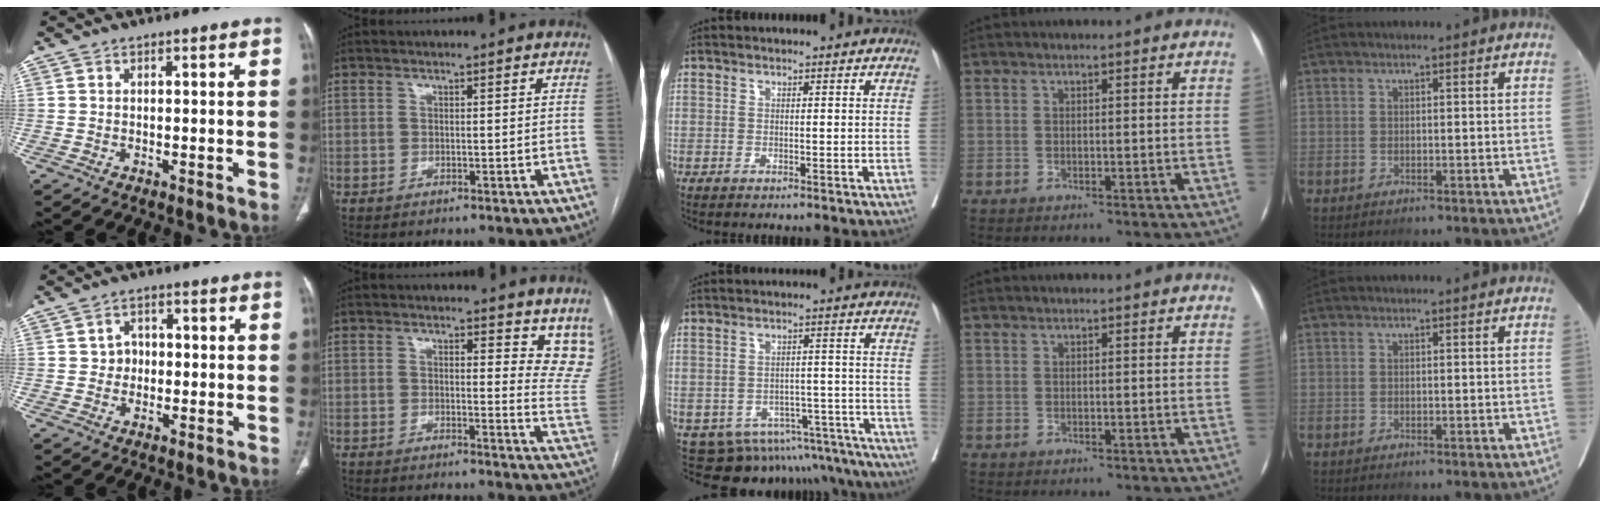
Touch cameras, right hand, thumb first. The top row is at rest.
{"thumb": {"total": 3.8, "force": [0.0, 3.3, 1.7], "torque": [-0.002, 0.009, -0.007]}, "index": {"total": 9.1, "force": [7.1, 2.9, 4.9], "torque": [-0.036, -0.037, 0.050]}, "middle": {"total": 16.2, "force": [-14.2, 7.2, 2.9], "torque": [-0.025, 0.033, -0.162]}}